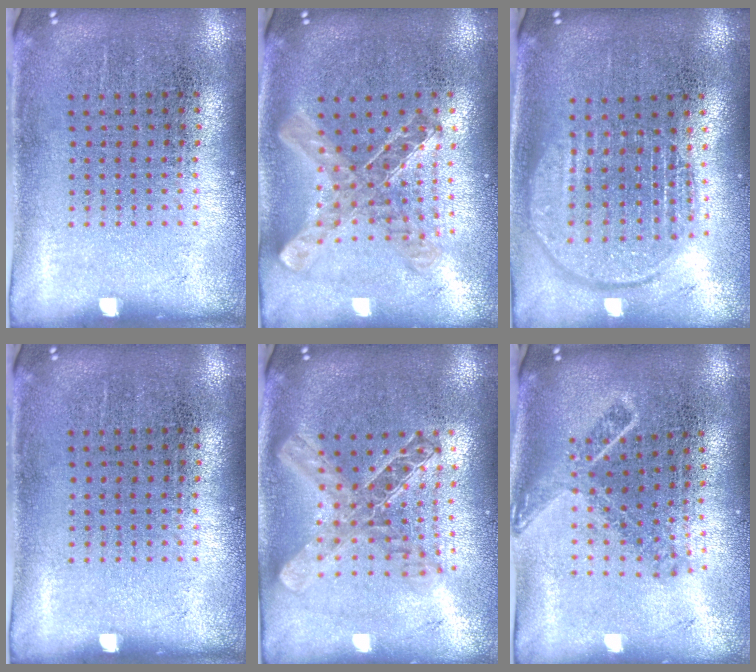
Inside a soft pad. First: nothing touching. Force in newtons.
{"total": 0.9, "press": 0.9, "slide": 0.1}
{"total": 1.9, "press": 1.7, "slide": 1.0}
{"total": 0.0}
{"total": 2.0, "press": 1.7, "slide": 1.0}
{"total": 1.8, "press": 1.4, "slide": 1.2}